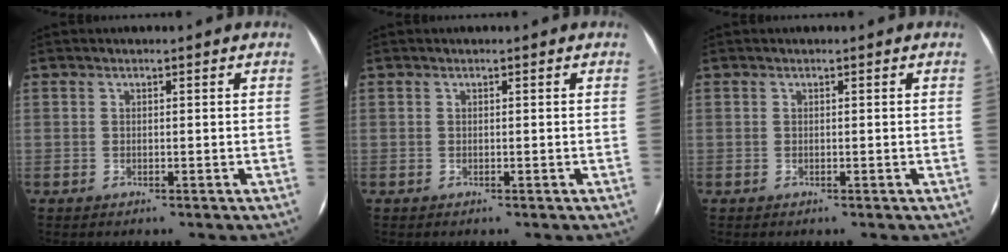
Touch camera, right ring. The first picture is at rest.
{"total": 0.0}
{"total": 0.0}